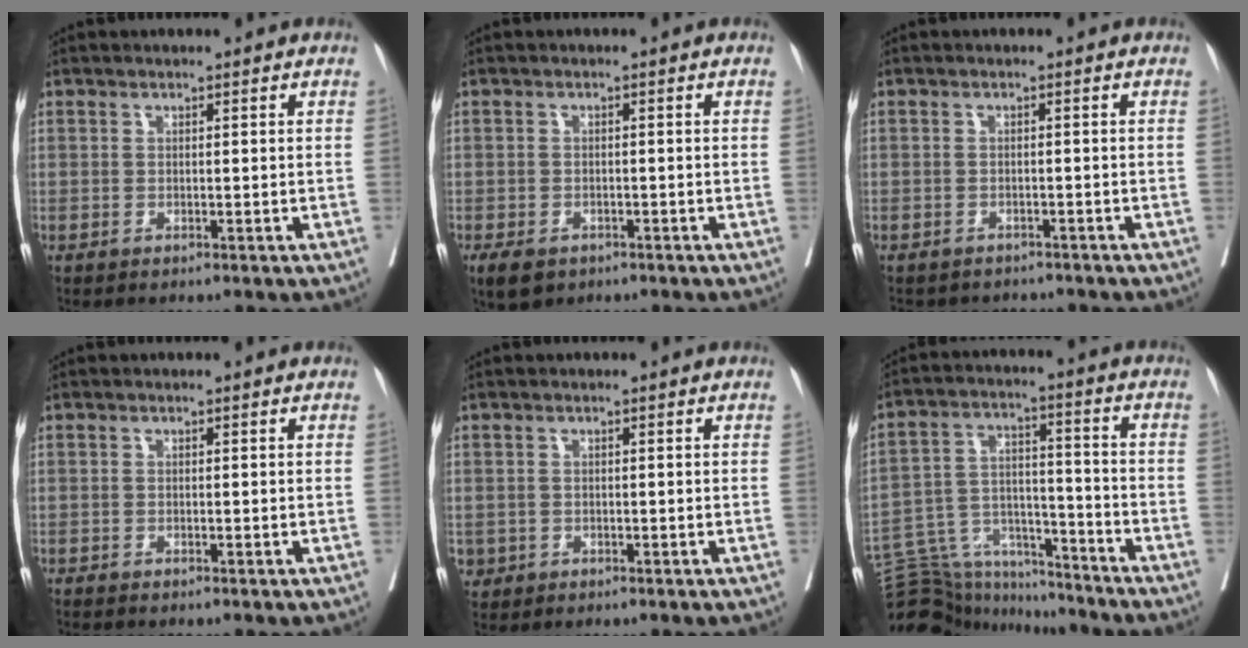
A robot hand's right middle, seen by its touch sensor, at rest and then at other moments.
{"total": 5.1, "force": [-3.4, 2.9, 2.4], "torque": [-0.043, -0.007, -0.049]}
{"total": 7.3, "force": [-6.7, 2.6, 1.4], "torque": [-0.027, -0.001, -0.081]}
{"total": 1.4, "force": [-1.3, -0.2, 0.4], "torque": [-0.010, -0.002, -0.025]}
{"total": 1.4, "force": [-0.6, 1.2, 0.3], "torque": [-0.007, 0.003, -0.007]}
{"total": 16.0, "force": [-15.3, 4.0, 2.6], "torque": [-0.059, 0.044, -0.246]}